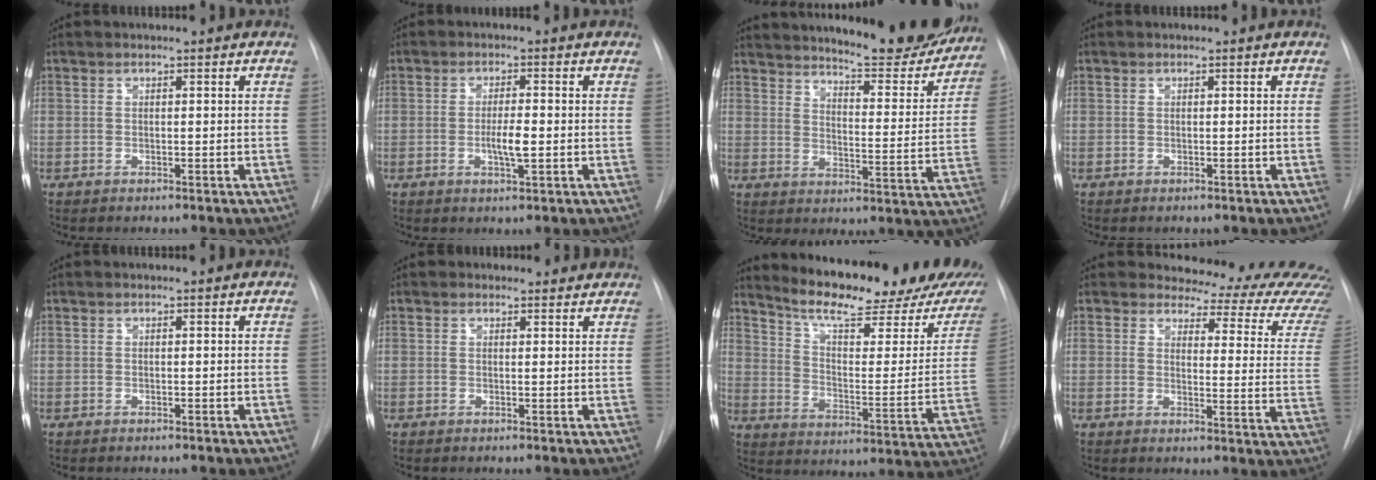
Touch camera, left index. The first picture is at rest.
{"total": 3.7, "force": [-1.5, 0.4, 3.3], "torque": [-0.060, -0.009, -0.023]}
{"total": 19.9, "force": [18.0, 2.9, 7.8], "torque": [-0.107, -0.064, 0.226]}
{"total": 0.0}
{"total": 0.0}
{"total": 1.4, "force": [1.0, 0.9, -0.3], "torque": [0.008, -0.003, -0.001]}
{"total": 22.1, "force": [18.7, 4.0, 11.0], "torque": [-0.158, -0.062, 0.243]}
{"total": 16.4, "force": [15.6, 4.0, 3.3], "torque": [-0.005, -0.103, 0.140]}